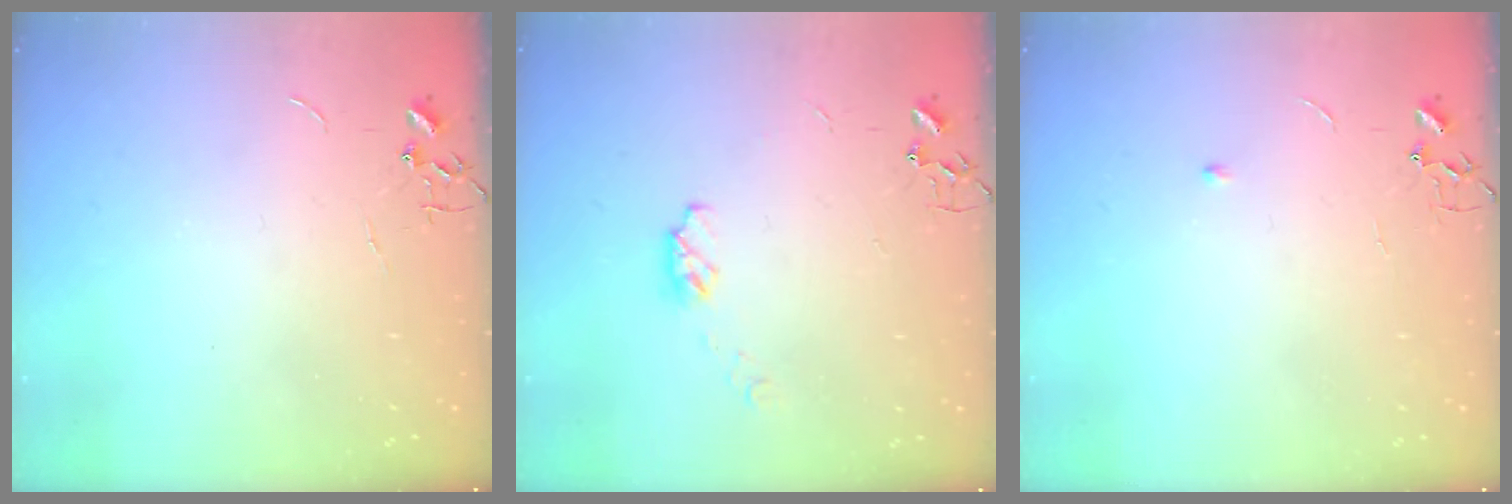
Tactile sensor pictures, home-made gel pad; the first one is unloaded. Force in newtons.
{"total": 4.9, "press": 4.9, "slide": 0.4}
{"total": 3.4, "press": 3.3, "slide": 0.6}